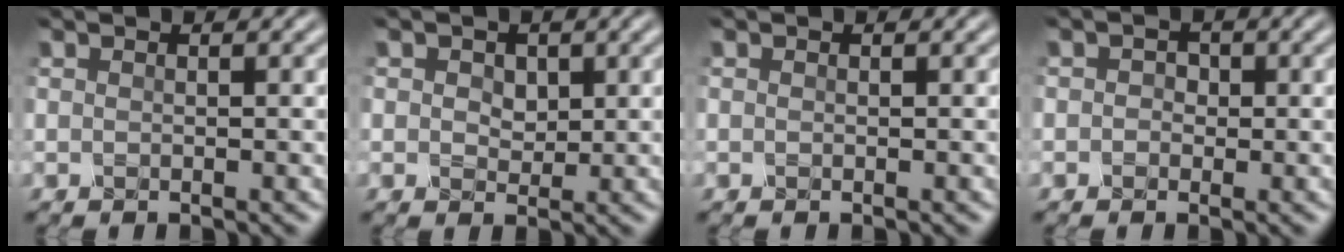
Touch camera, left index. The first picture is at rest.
{"total": 2.0, "force": [0.3, 1.6, 1.1], "torque": [-0.026, -0.001, -0.004]}
{"total": 0.0}
{"total": 1.5, "force": [-0.2, 1.4, 0.6], "torque": [-0.007, 0.006, -0.015]}